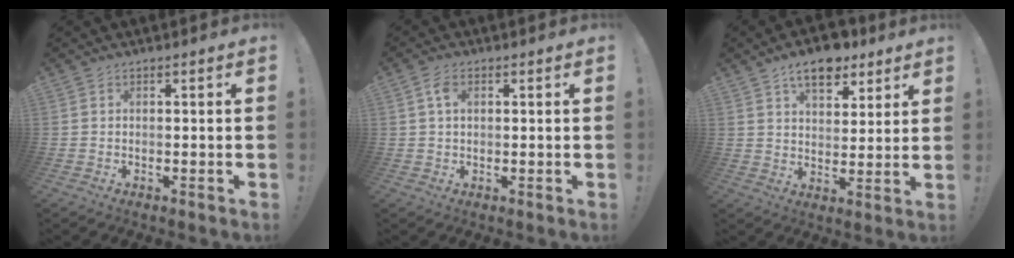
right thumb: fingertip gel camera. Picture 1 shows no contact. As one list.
[{"total": 3.8, "force": [1.4, 2.2, 2.7], "torque": [-0.051, 0.005, 0.025]}, {"total": 10.8, "force": [7.2, 5.7, 5.6], "torque": [-0.085, -0.034, 0.131]}]